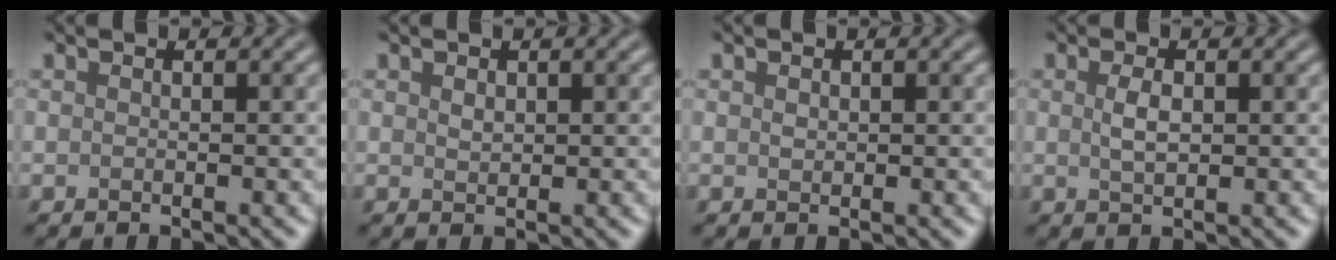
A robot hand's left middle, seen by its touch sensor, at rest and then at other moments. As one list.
[{"total": 0.8, "force": [0.4, 0.5, 0.5], "torque": [-0.013, 0.000, 0.009]}, {"total": 0.6, "force": [0.2, 0.4, 0.3], "torque": [-0.008, 0.000, 0.004]}, {"total": 1.8, "force": [0.3, 0.9, 1.5], "torque": [-0.037, 0.000, 0.008]}]